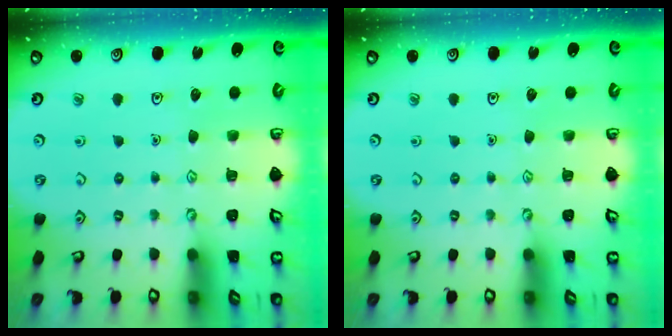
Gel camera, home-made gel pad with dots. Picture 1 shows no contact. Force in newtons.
{"total": 0.0}